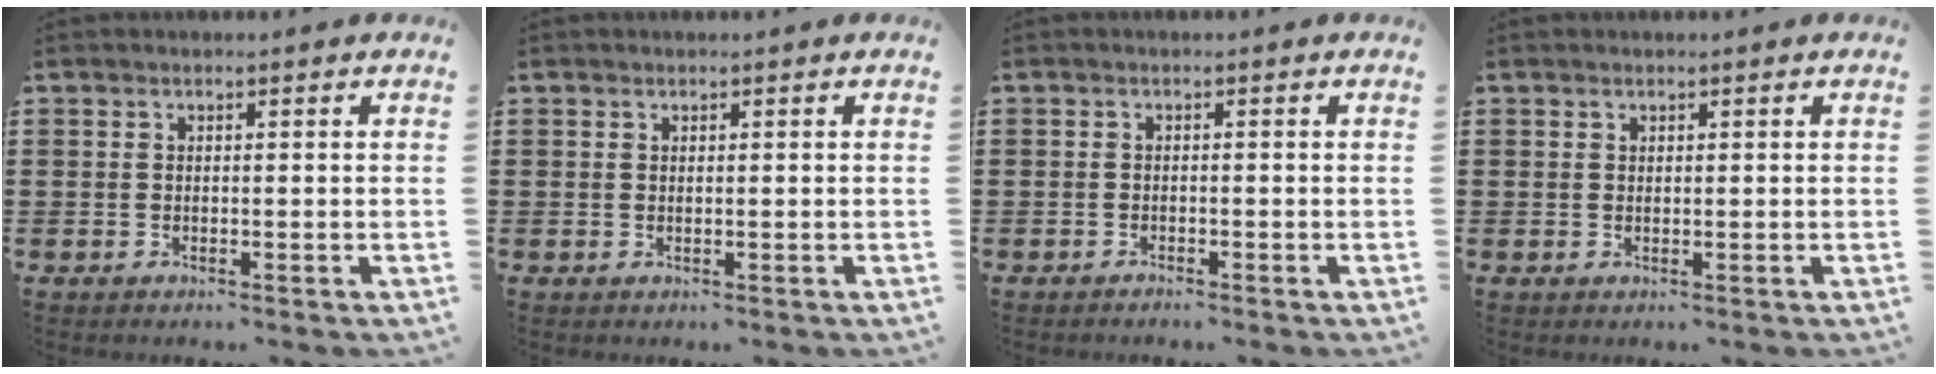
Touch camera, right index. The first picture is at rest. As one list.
[{"total": 0.0}, {"total": 0.9, "force": [-0.9, 0.0, 0.0], "torque": [-0.003, 0.000, -0.018]}, {"total": 0.0}]